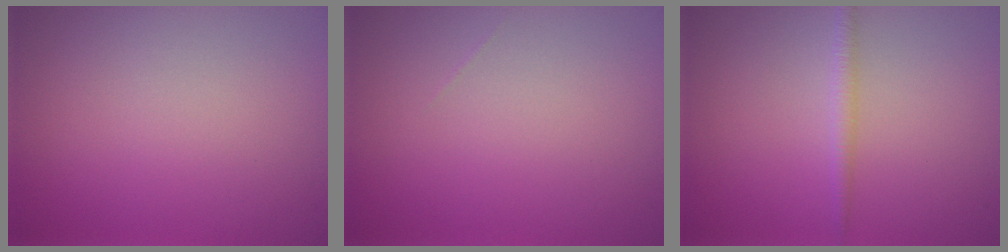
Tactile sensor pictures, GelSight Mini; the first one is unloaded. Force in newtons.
{"total": 0.0}
{"total": 1.3, "press": 1.3, "slide": 0.1}